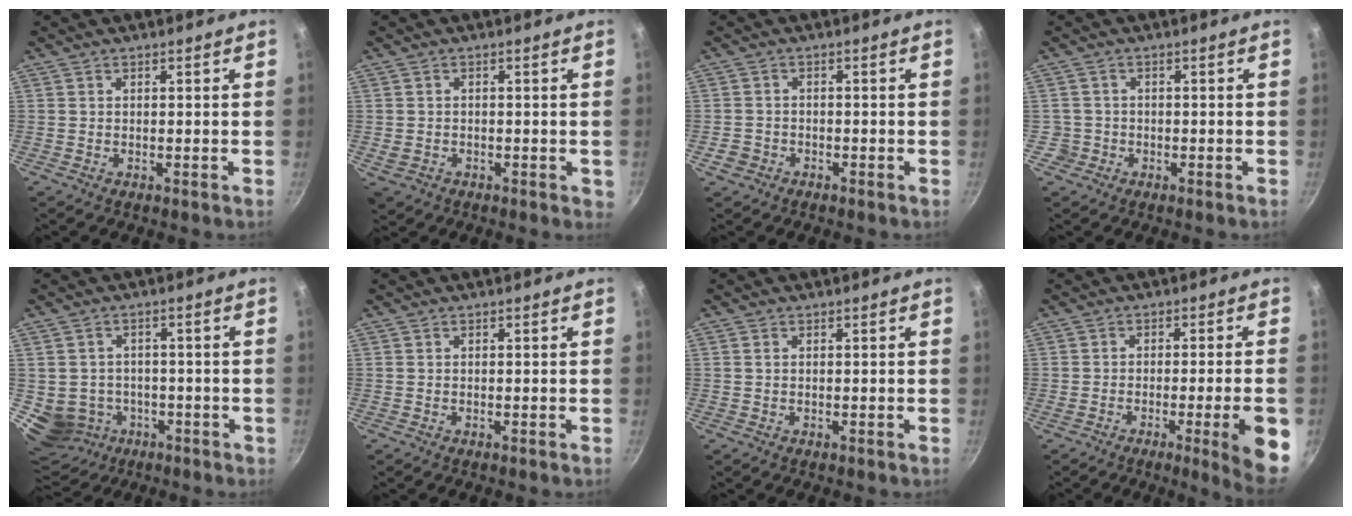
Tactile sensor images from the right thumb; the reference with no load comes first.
{"total": 3.5, "force": [-0.8, 2.7, 2.1], "torque": [-0.031, -0.005, -0.006]}
{"total": 2.4, "force": [-1.4, 1.8, 0.9], "torque": [-0.015, 0.015, -0.021]}
{"total": 2.4, "force": [-0.7, 2.3, 0.1], "torque": [0.015, 0.019, -0.005]}
{"total": 10.5, "force": [-2.8, 9.4, 3.8], "torque": [-0.045, 0.031, -0.019]}
{"total": 0.0}
{"total": 0.6, "force": [0.2, 0.3, 0.5], "torque": [-0.010, 0.000, 0.004]}
{"total": 10.4, "force": [-3.4, 1.0, 9.8], "torque": [-0.116, 0.009, -0.040]}